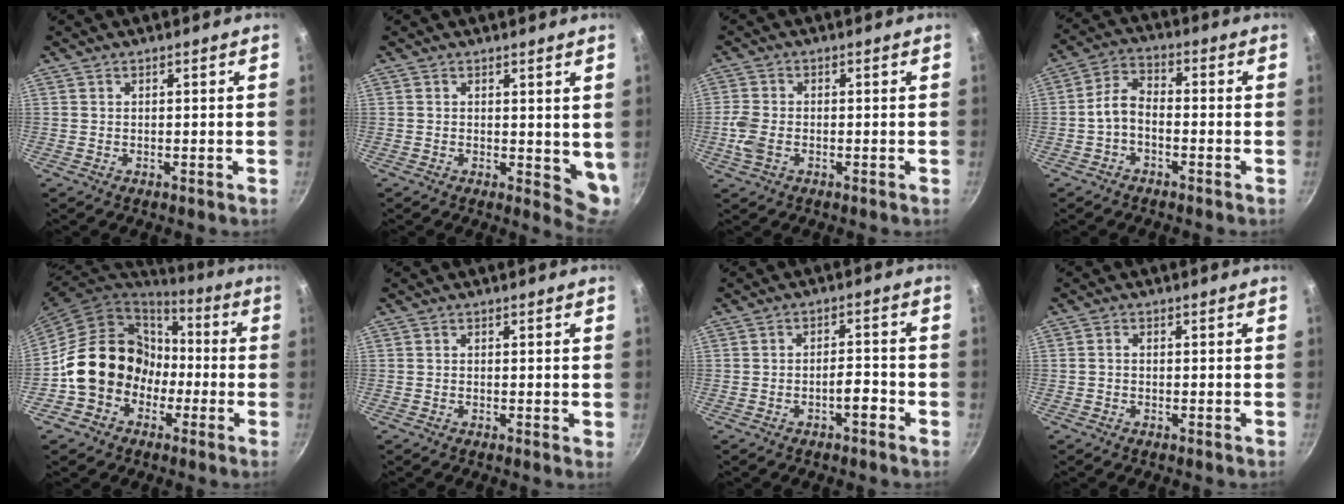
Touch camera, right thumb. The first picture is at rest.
{"total": 5.3, "force": [1.3, 2.8, 4.3], "torque": [-0.047, -0.017, 0.017]}
{"total": 4.7, "force": [-1.2, 3.0, 3.4], "torque": [-0.081, 0.004, -0.030]}
{"total": 5.7, "force": [-2.0, 3.4, 4.1], "torque": [-0.076, 0.036, -0.045]}
{"total": 17.1, "force": [-3.3, 14.6, 8.1], "torque": [-0.092, 0.064, -0.049]}
{"total": 0.6, "force": [0.1, 0.2, 0.6], "torque": [-0.007, -0.001, -0.002]}
{"total": 3.5, "force": [-2.0, 1.2, 2.6], "torque": [-0.032, 0.023, -0.031]}
{"total": 1.0, "force": [-0.3, 0.7, 0.6], "torque": [-0.010, 0.005, -0.006]}